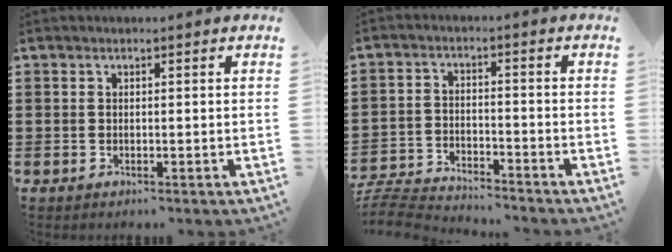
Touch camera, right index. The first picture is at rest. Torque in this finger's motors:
{"motor_torque": [-0.79, 0.58, -0.20, -0.21]}